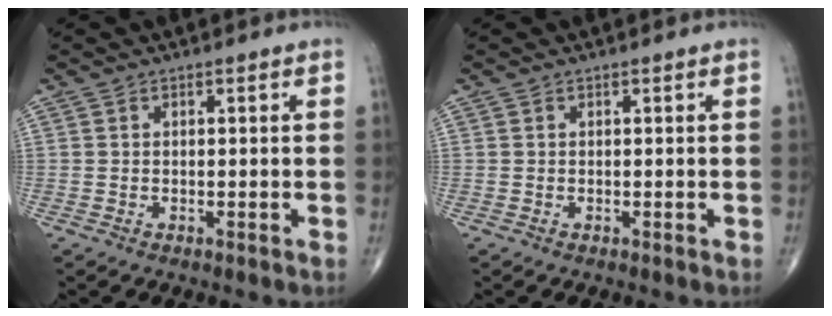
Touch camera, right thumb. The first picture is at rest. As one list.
[{"total": 0.0}]